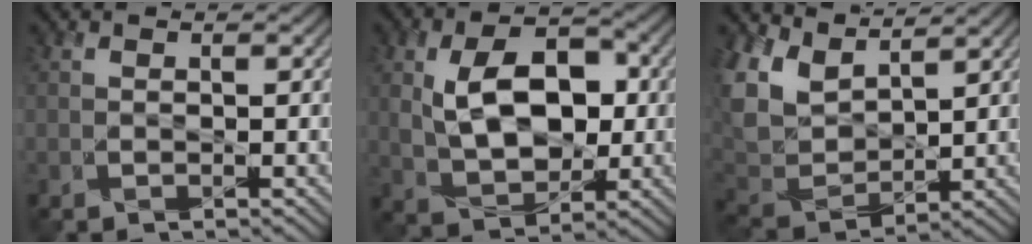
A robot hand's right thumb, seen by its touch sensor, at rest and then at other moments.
{"total": 9.8, "force": [0.6, 6.2, 7.5], "torque": [-0.149, 0.002, 0.009]}
{"total": 8.7, "force": [5.8, 4.4, 4.8], "torque": [-0.131, 0.007, 0.112]}